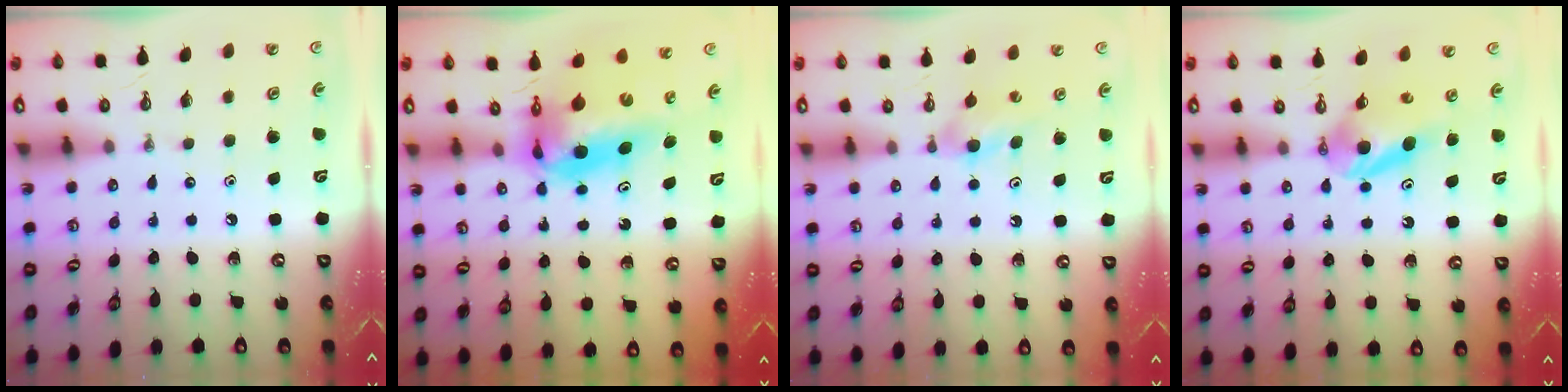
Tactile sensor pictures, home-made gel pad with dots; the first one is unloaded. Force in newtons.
{"total": 10.0, "press": 9.8, "slide": 2.2}
{"total": 5.2, "press": 5.1, "slide": 0.9}
{"total": 5.6, "press": 5.5, "slide": 1.1}